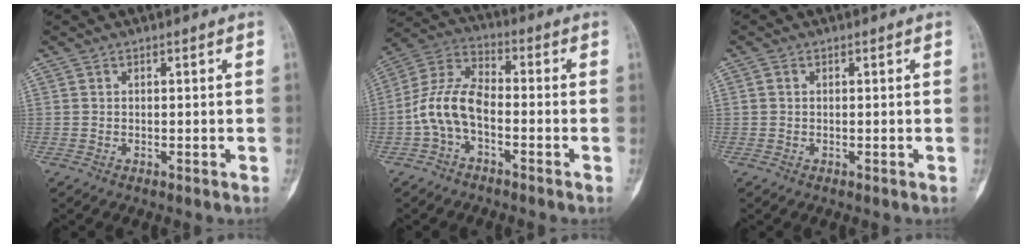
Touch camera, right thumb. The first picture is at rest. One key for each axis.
{"total": 9.9, "fx": -2.7, "fy": 5.3, "fz": 7.8, "tx": -0.159, "ty": 0.038, "tz": -0.064}
{"total": 0.7, "fx": 0.1, "fy": 0.6, "fz": 0.4, "tx": -0.007, "ty": 0.001, "tz": 0.000}